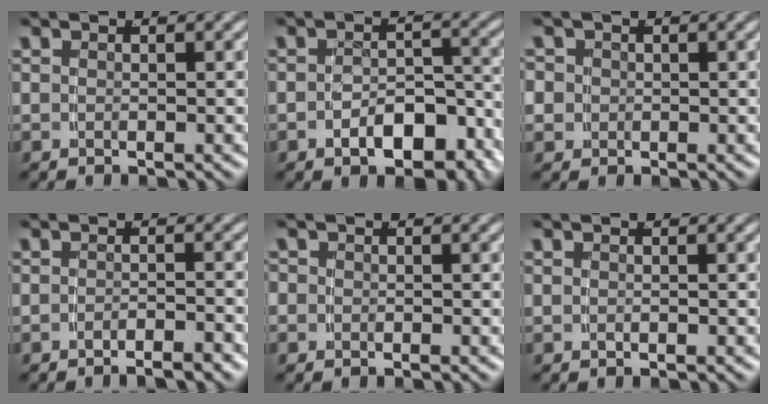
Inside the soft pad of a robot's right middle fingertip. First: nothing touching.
{"total": 5.3, "force": [-3.8, 2.5, 2.7], "torque": [-0.030, -0.009, -0.055]}
{"total": 3.3, "force": [0.0, 3.2, 1.0], "torque": [-0.032, -0.008, -0.003]}
{"total": 2.4, "force": [-2.3, 0.0, 0.8], "torque": [-0.006, 0.008, -0.045]}
{"total": 1.0, "force": [-0.4, 0.9, 0.1], "torque": [-0.004, -0.001, -0.012]}
{"total": 0.0}